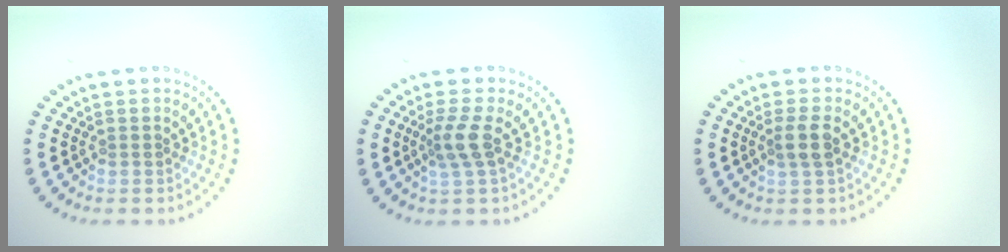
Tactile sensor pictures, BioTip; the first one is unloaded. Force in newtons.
{"total": 2.5, "press": 1.9, "slide": 1.6}
{"total": 2.0, "press": 1.7, "slide": 0.9}